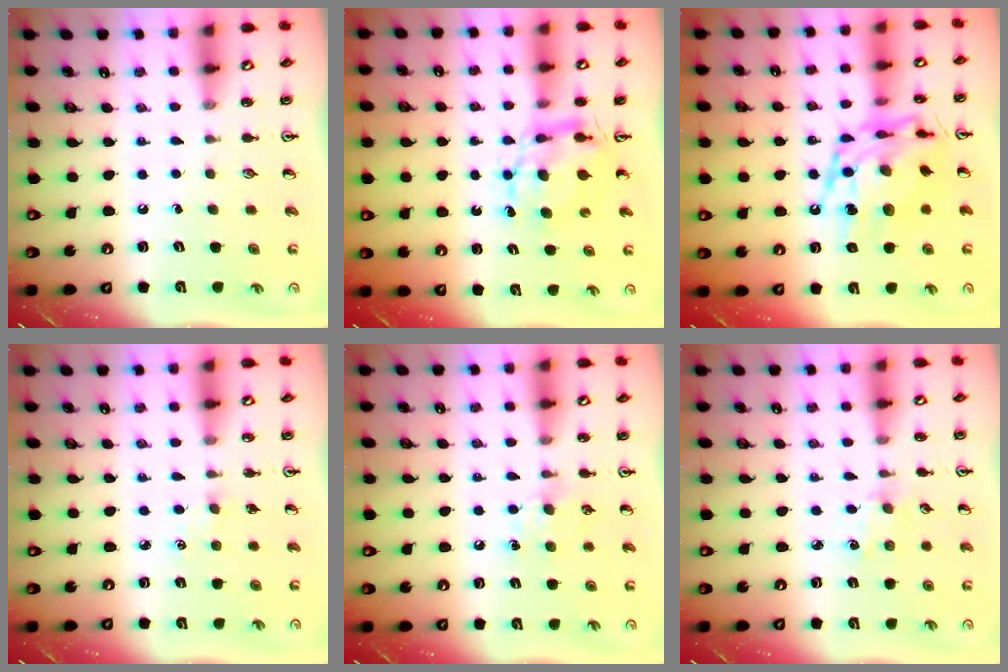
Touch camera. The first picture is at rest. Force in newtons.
{"total": 7.2, "press": 7.2, "slide": 0.6}
{"total": 17.9, "press": 17.8, "slide": 1.4}
{"total": 1.1, "press": 1.1, "slide": 0.2}
{"total": 6.8, "press": 6.8, "slide": 0.8}
{"total": 2.8, "press": 2.8, "slide": 0.4}